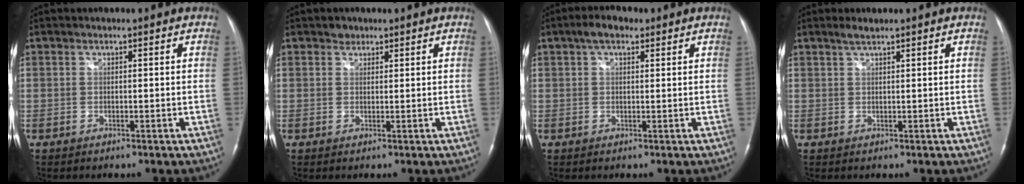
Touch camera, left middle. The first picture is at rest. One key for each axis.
{"total": 1.3, "fx": 1.0, "fy": 0.8, "fz": 0.1, "tx": 0.002, "ty": -0.003, "tz": 0.012}
{"total": 3.7, "fx": 2.2, "fy": 1.7, "fz": 2.4, "tx": -0.048, "ty": 0.015, "tz": 0.037}
{"total": 1.6, "fx": 1.3, "fy": 0.0, "fz": 0.8, "tx": -0.022, "ty": 0.003, "tz": 0.029}